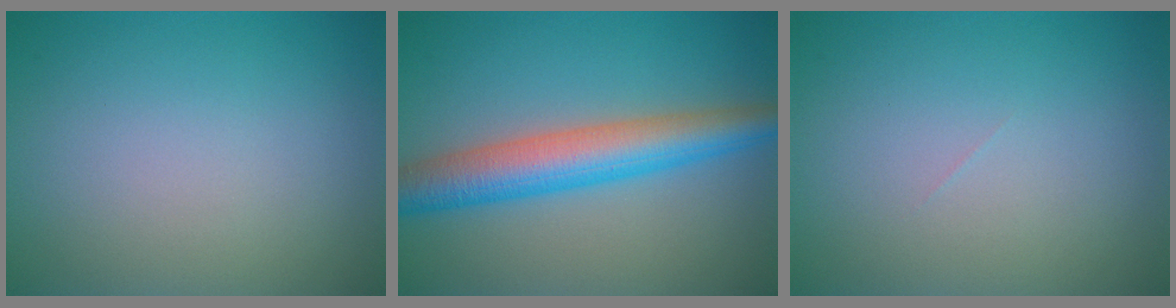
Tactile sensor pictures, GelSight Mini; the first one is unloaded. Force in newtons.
{"total": 6.6, "press": 6.6, "slide": 0.1}
{"total": 0.0}